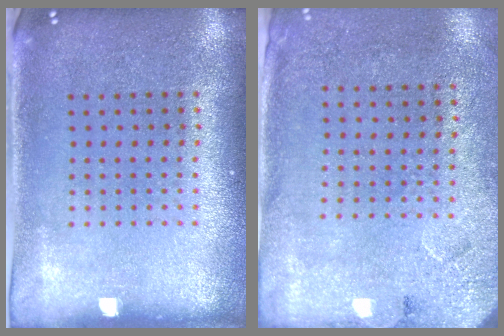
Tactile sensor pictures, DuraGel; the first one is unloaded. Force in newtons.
{"total": 2.7, "press": 2.2, "slide": 1.6}